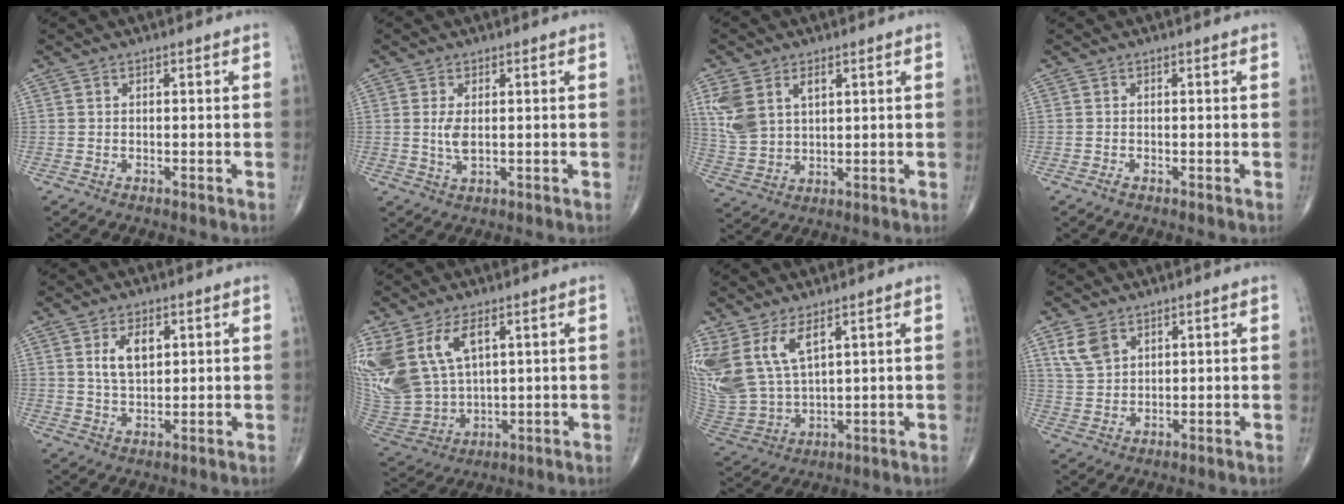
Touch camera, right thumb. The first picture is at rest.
{"total": 3.2, "force": [0.3, 1.3, 2.9], "torque": [-0.063, -0.009, 0.010]}
{"total": 9.4, "force": [3.7, 6.0, 6.3], "torque": [-0.126, -0.002, 0.084]}
{"total": 0.5, "force": [-0.4, 0.1, 0.3], "torque": [-0.010, 0.000, -0.009]}
{"total": 6.2, "force": [2.1, 3.4, 4.7], "torque": [-0.074, -0.010, 0.041]}
{"total": 16.8, "force": [6.4, 9.9, 11.9], "torque": [-0.258, -0.023, 0.145]}
{"total": 13.2, "force": [6.6, 6.4, 9.4], "torque": [-0.202, -0.029, 0.154]}
{"total": 5.7, "force": [3.1, 3.7, 3.0], "torque": [-0.050, -0.009, 0.069]}